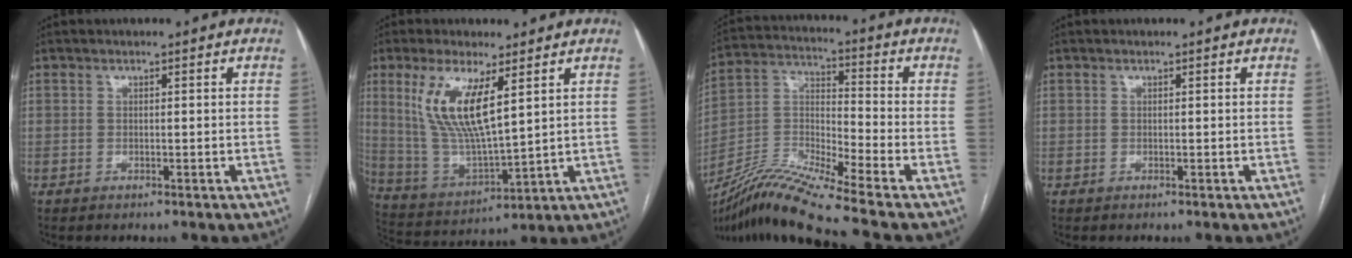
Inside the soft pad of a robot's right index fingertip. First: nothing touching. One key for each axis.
{"total": 12.2, "fx": 5.0, "fy": 2.8, "fz": 10.8, "tx": -0.236, "ty": -0.008, "tz": 0.107}
{"total": 14.5, "fx": -12.1, "fy": -1.9, "fz": 7.7, "tx": -0.157, "ty": -0.005, "tz": -0.227}
{"total": 0.0}